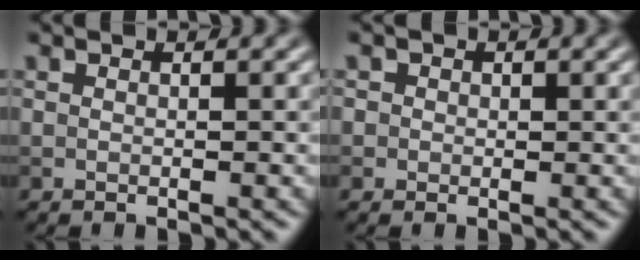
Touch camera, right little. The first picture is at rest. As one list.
[{"total": 1.6, "force": [0.6, 1.4, 0.5], "torque": [0.004, 0.004, 0.001]}]